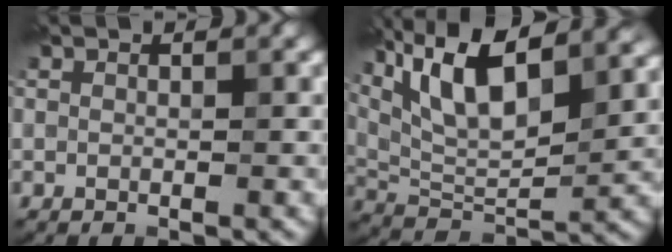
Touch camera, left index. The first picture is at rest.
{"total": 11.4, "force": [6.5, 4.0, 8.4], "torque": [-0.154, 0.018, 0.116]}